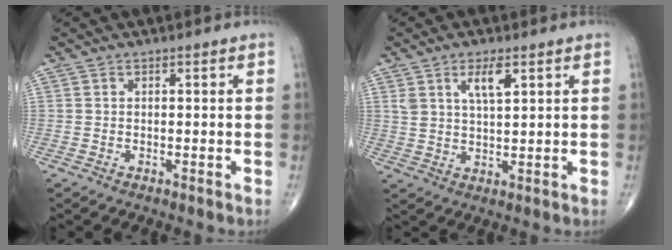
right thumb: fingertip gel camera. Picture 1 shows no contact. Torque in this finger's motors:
{"motor_torque": [0.06, 0.13, 0.56, 0.29, 0.05]}